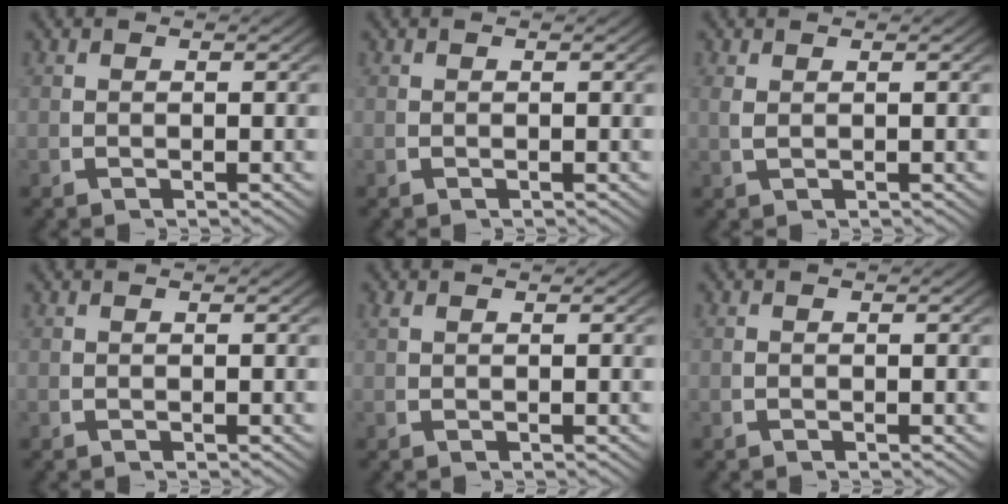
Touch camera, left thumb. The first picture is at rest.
{"total": 0.0}
{"total": 0.9, "force": [0.6, 0.1, 0.6], "torque": [-0.020, -0.004, 0.020]}
{"total": 0.0}
{"total": 0.6, "force": [0.5, 0.2, 0.3], "torque": [-0.011, -0.002, 0.015]}
{"total": 0.0}